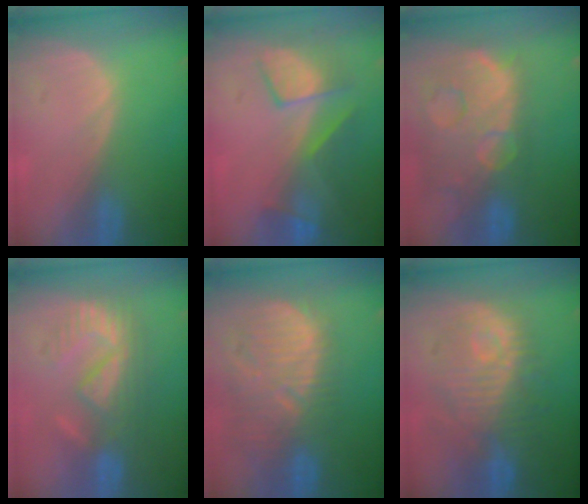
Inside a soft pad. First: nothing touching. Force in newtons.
{"total": 7.7, "press": 7.3, "slide": 2.5}
{"total": 14.2, "press": 11.5, "slide": 8.3}
{"total": 8.3, "press": 7.7, "slide": 3.1}
{"total": 12.8, "press": 11.3, "slide": 6.0}
{"total": 10.5, "press": 10.2, "slide": 2.3}